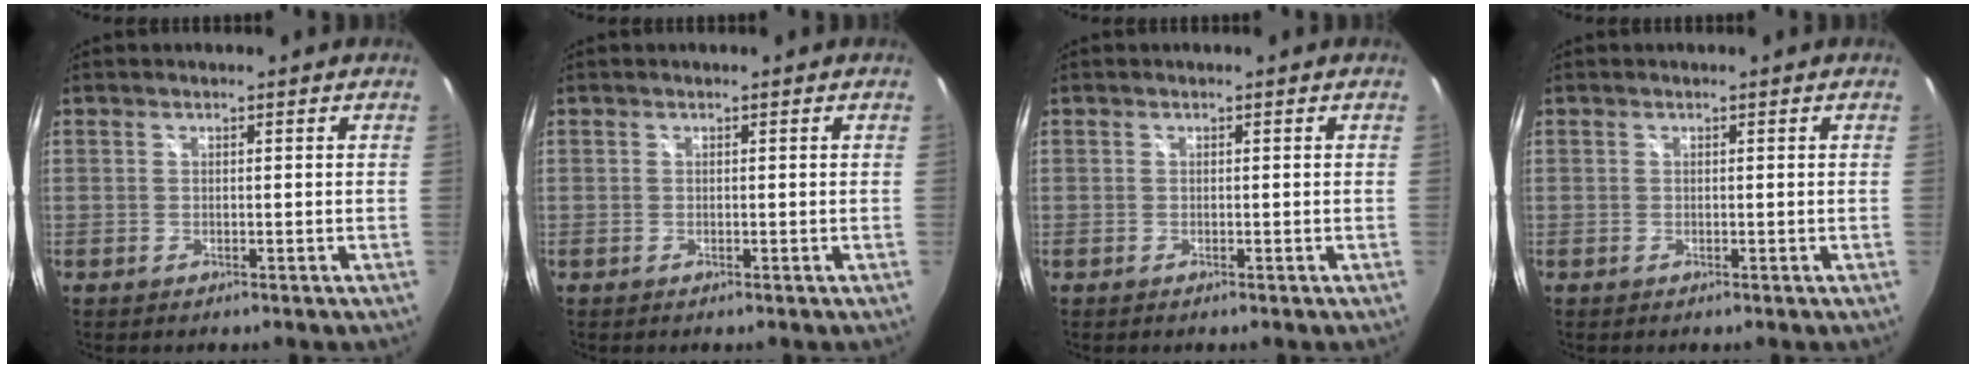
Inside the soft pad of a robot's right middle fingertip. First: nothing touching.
{"total": 0.0}
{"total": 0.0}
{"total": 0.0}